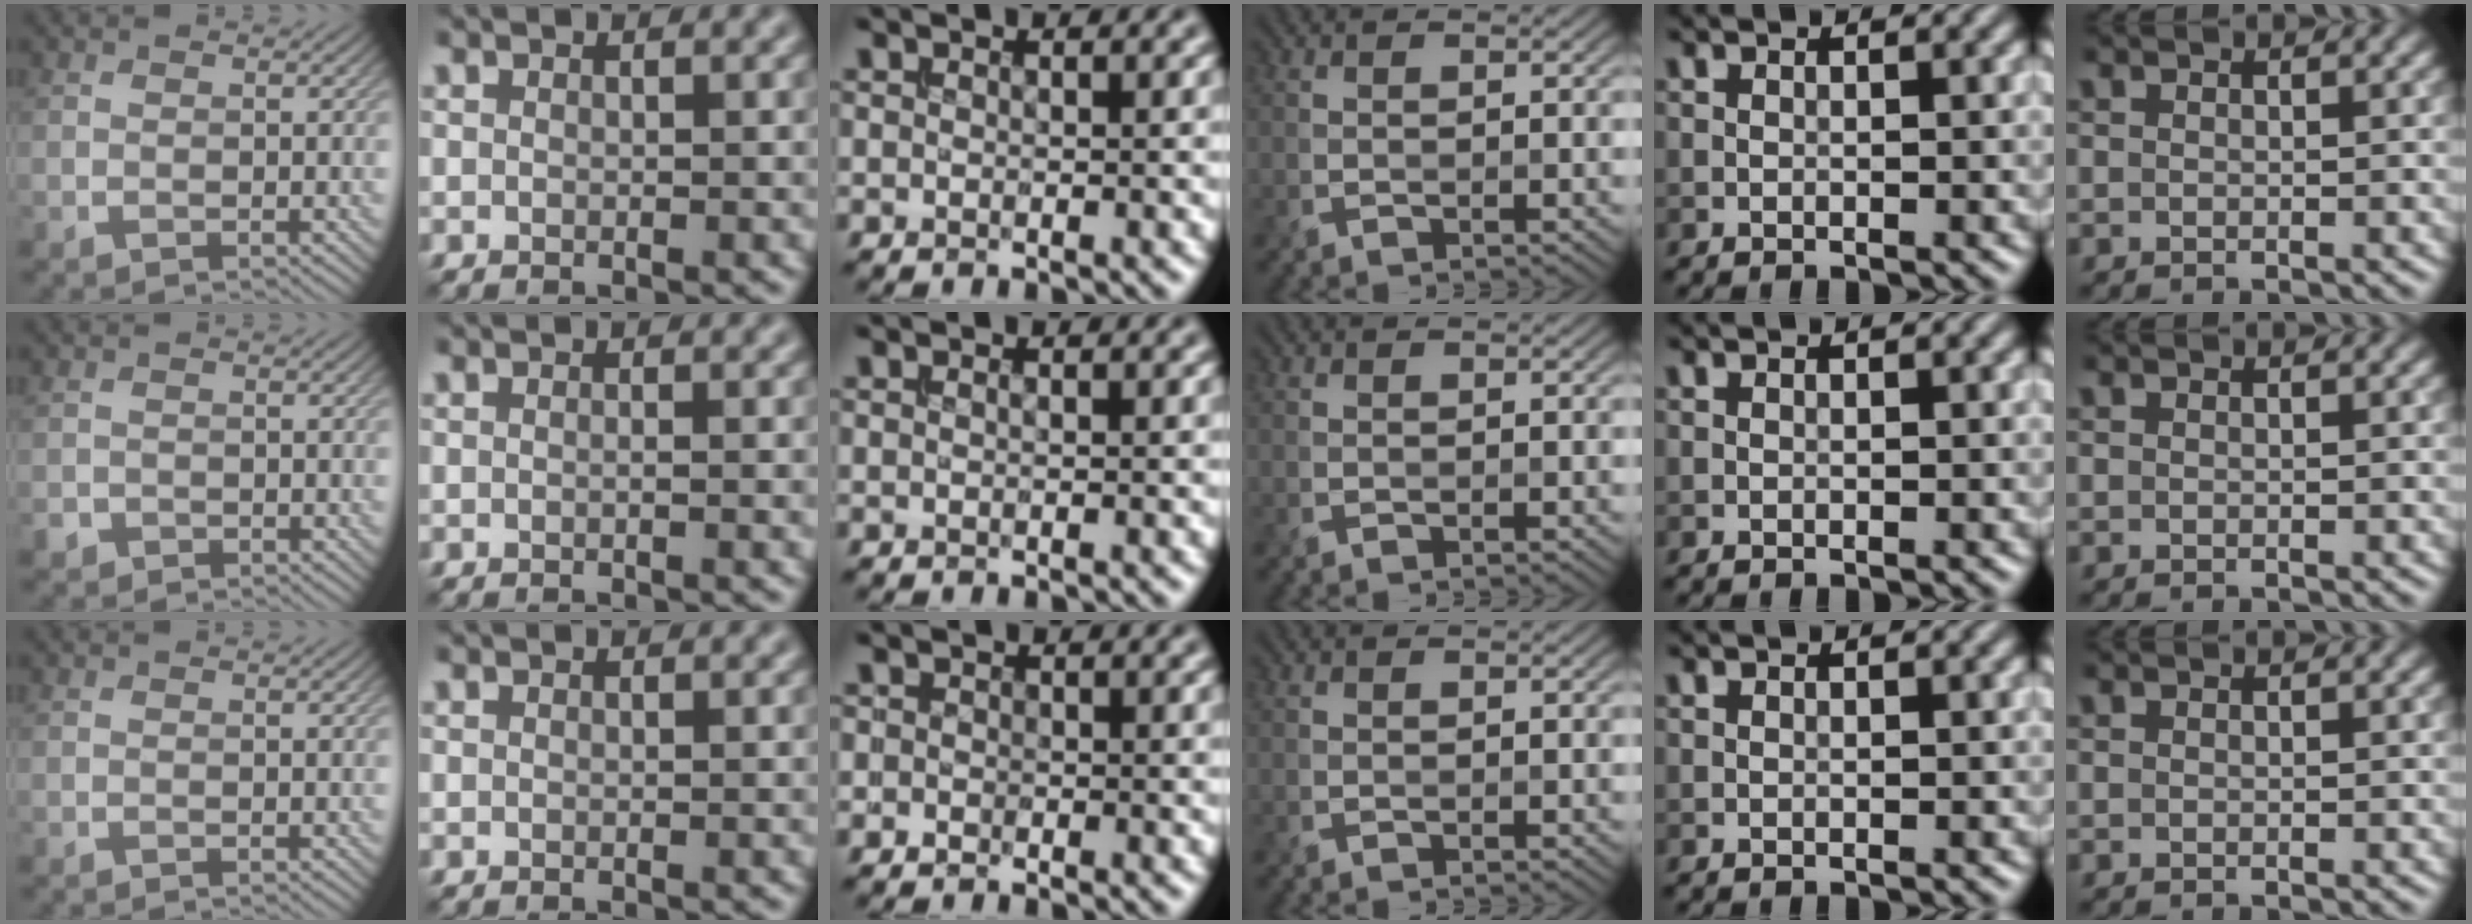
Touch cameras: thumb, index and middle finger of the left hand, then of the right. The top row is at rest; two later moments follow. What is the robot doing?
{"motion": "insert", "object": "file holder"}